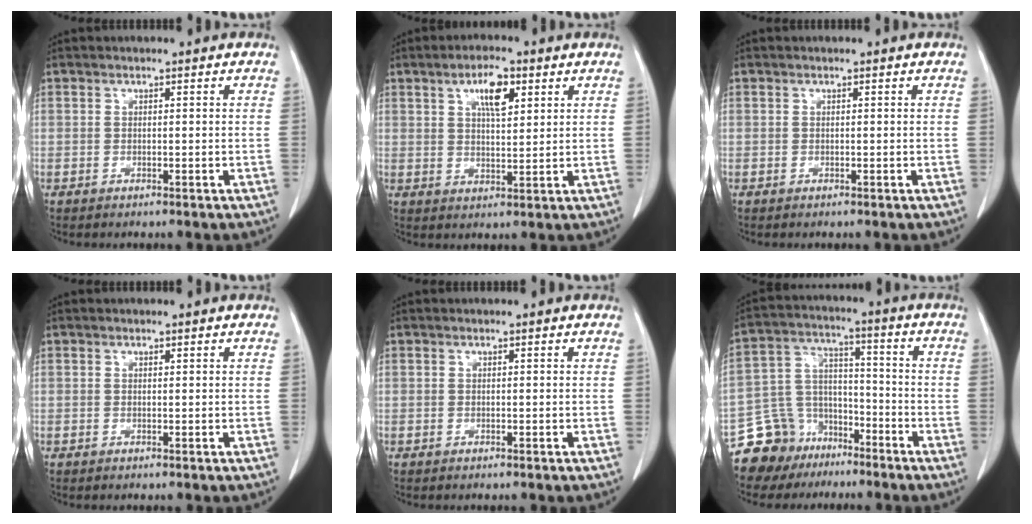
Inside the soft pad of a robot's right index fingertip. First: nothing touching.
{"total": 6.1, "force": [2.9, 2.0, 5.0], "torque": [-0.088, 0.003, 0.048]}
{"total": 0.0}
{"total": 0.0}
{"total": 0.0}
{"total": 11.3, "force": [-8.2, 7.7, 0.7], "torque": [-0.025, 0.059, -0.142]}